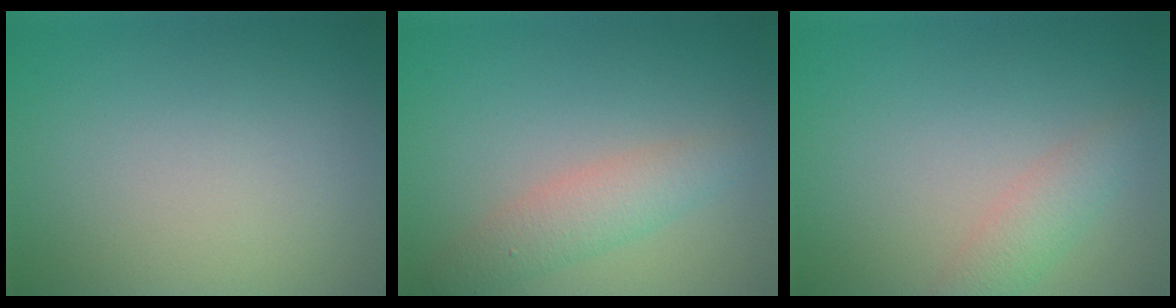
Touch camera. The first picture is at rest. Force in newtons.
{"total": 2.9, "press": 2.9, "slide": 0.1}
{"total": 2.3, "press": 2.3, "slide": 0.0}